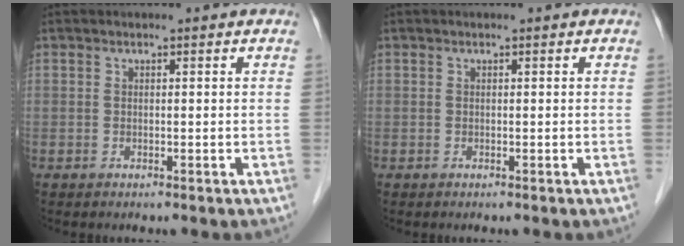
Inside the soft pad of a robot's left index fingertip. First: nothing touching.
{"total": 0.0}